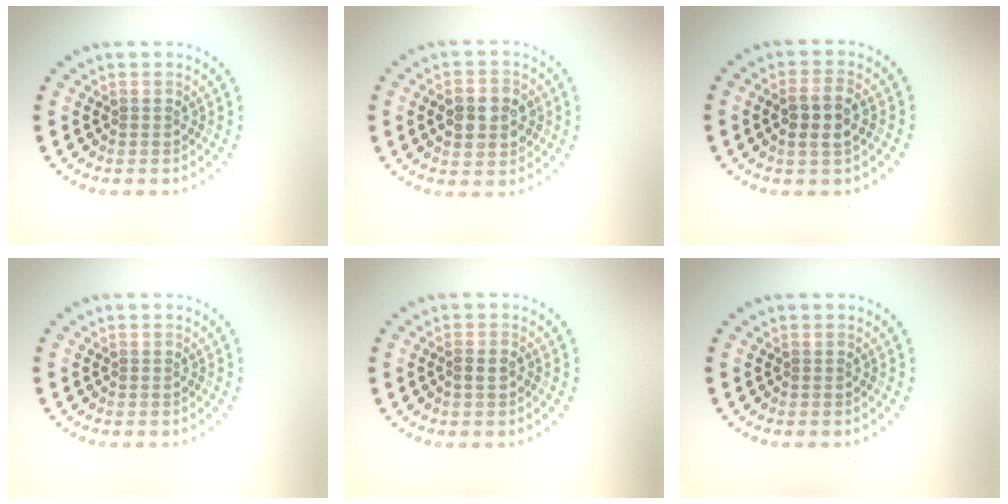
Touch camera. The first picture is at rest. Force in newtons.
{"total": 3.9, "press": 3.9, "slide": 0.5}
{"total": 2.6, "press": 2.6, "slide": 0.7}
{"total": 0.0}
{"total": 0.7, "press": 0.6, "slide": 0.3}
{"total": 0.0}